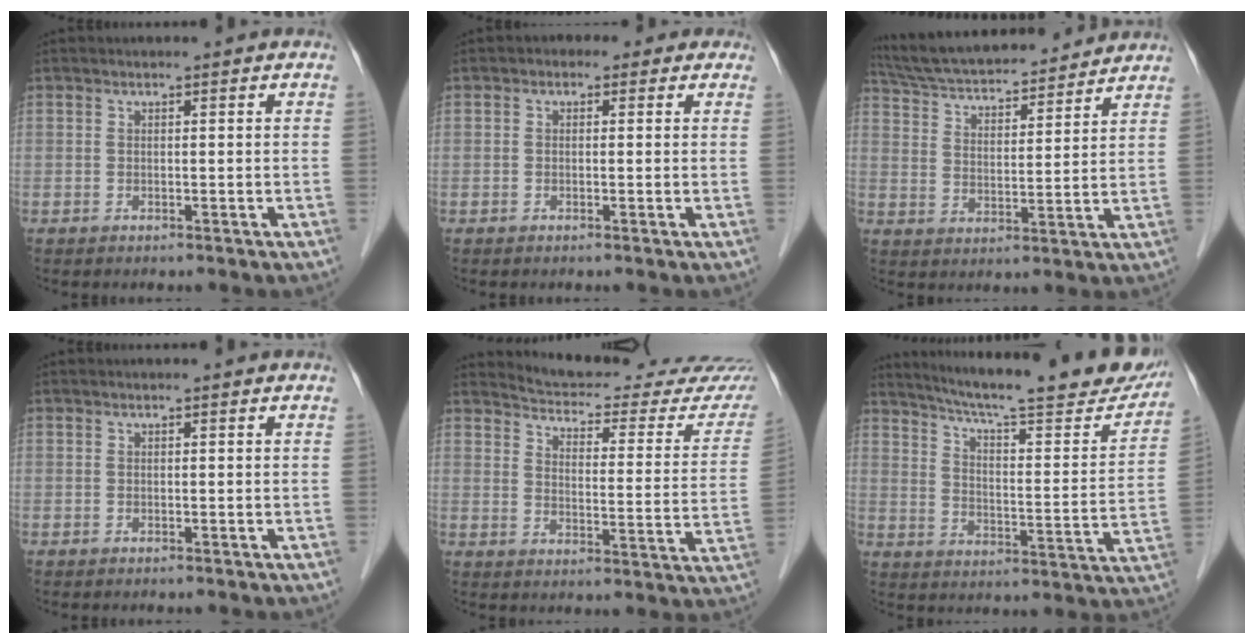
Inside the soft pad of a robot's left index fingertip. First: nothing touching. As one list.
[{"total": 2.2, "force": [0.8, 1.8, 1.0], "torque": [-0.007, 0.015, 0.000]}, {"total": 19.1, "force": [17.5, 3.5, 6.7], "torque": [-0.119, 0.030, 0.271]}, {"total": 0.0}, {"total": 22.0, "force": [21.1, 3.1, 5.2], "torque": [-0.062, -0.088, 0.243]}, {"total": 24.7, "force": [21.8, 3.0, 11.2], "torque": [-0.170, -0.047, 0.283]}]